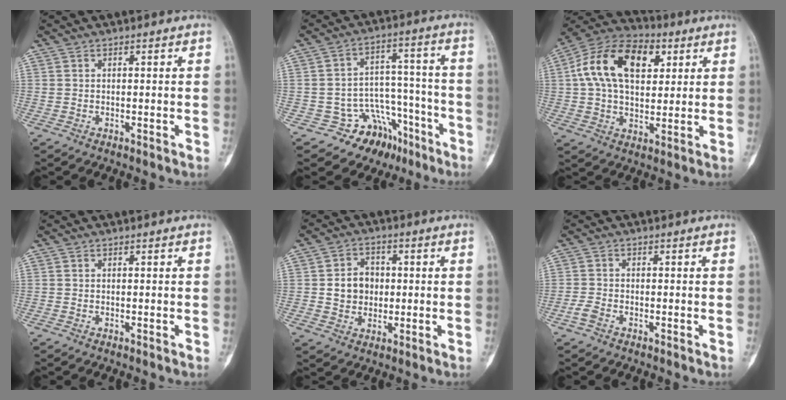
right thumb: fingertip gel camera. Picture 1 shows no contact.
{"total": 12.0, "force": [-7.5, 9.2, 2.2], "torque": [0.021, 0.115, -0.107]}
{"total": 17.7, "force": [4.9, 11.0, 13.0], "torque": [-0.203, 0.009, 0.076]}
{"total": 0.0}
{"total": 6.7, "force": [0.2, 5.8, 3.5], "torque": [-0.023, 0.005, 0.001]}
{"total": 1.9, "force": [-1.2, 1.0, 1.1], "torque": [-0.031, 0.002, -0.026]}